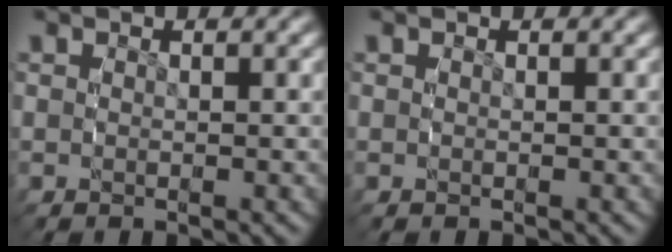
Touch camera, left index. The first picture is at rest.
{"total": 0.0}